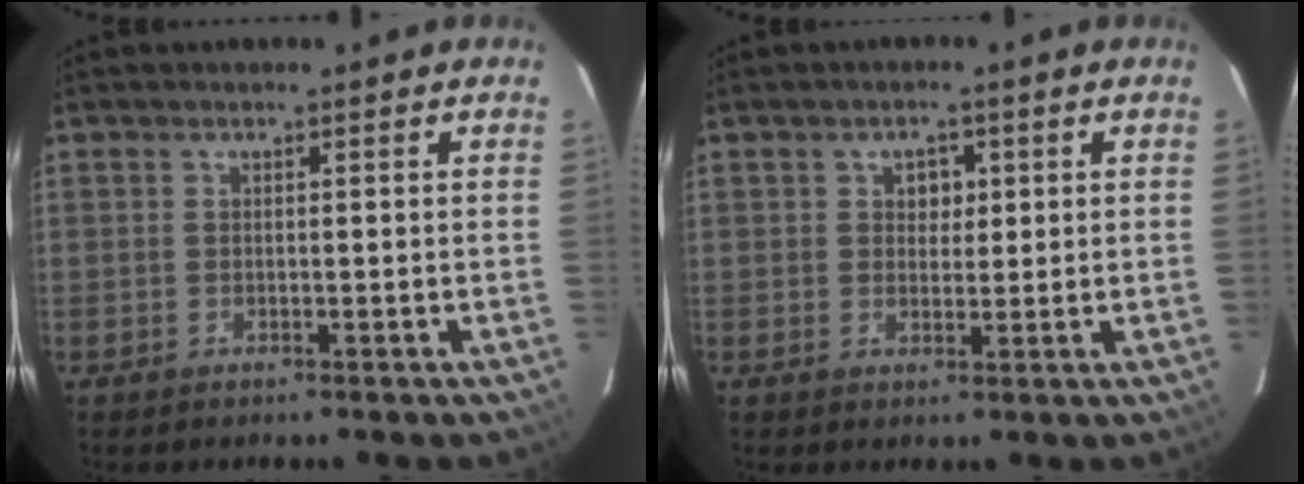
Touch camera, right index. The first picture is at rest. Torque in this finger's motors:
{"motor_torque": [0.02, 0.00, 0.03, 0.03]}